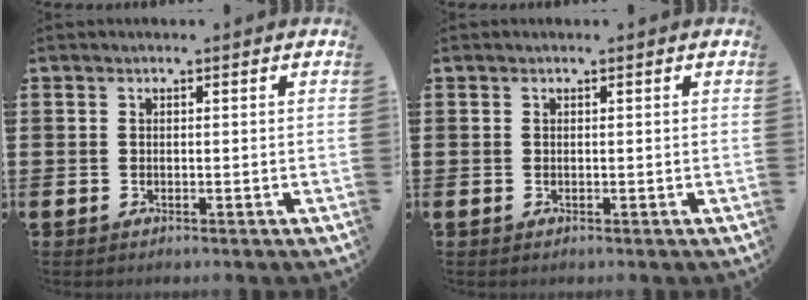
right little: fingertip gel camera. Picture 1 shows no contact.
{"total": 0.0}